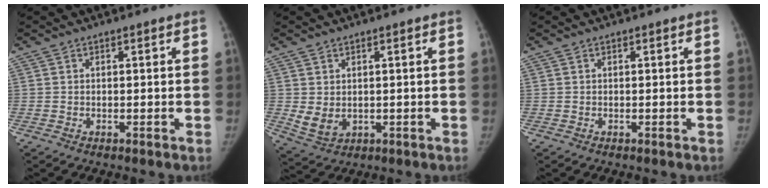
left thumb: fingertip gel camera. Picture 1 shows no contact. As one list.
[{"total": 4.6, "force": [0.3, 3.5, 3.0], "torque": [-0.048, -0.014, 0.020]}, {"total": 0.0}]